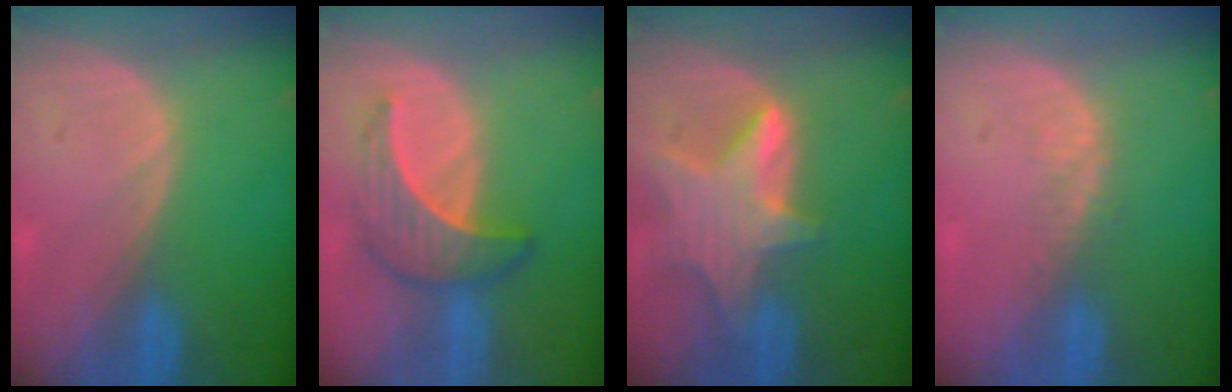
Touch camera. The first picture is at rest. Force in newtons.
{"total": 6.4, "press": 6.3, "slide": 1.0}
{"total": 7.9, "press": 7.2, "slide": 3.3}
{"total": 2.2, "press": 1.6, "slide": 1.5}